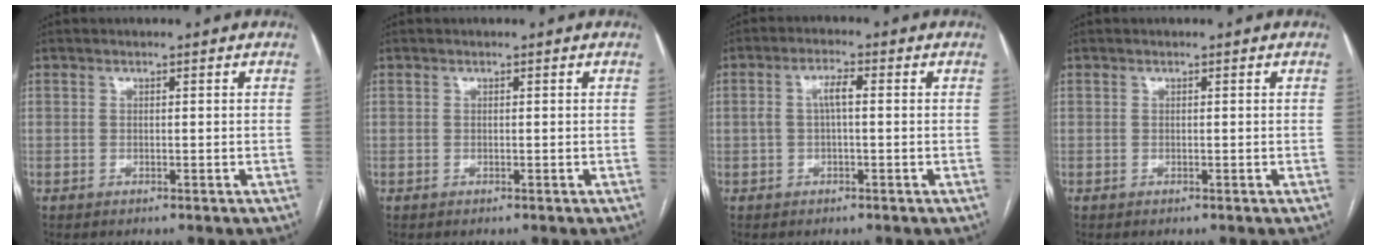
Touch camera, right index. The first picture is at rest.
{"total": 0.0}
{"total": 3.3, "force": [0.1, 1.0, 3.1], "torque": [-0.063, 0.017, 0.005]}
{"total": 0.0}